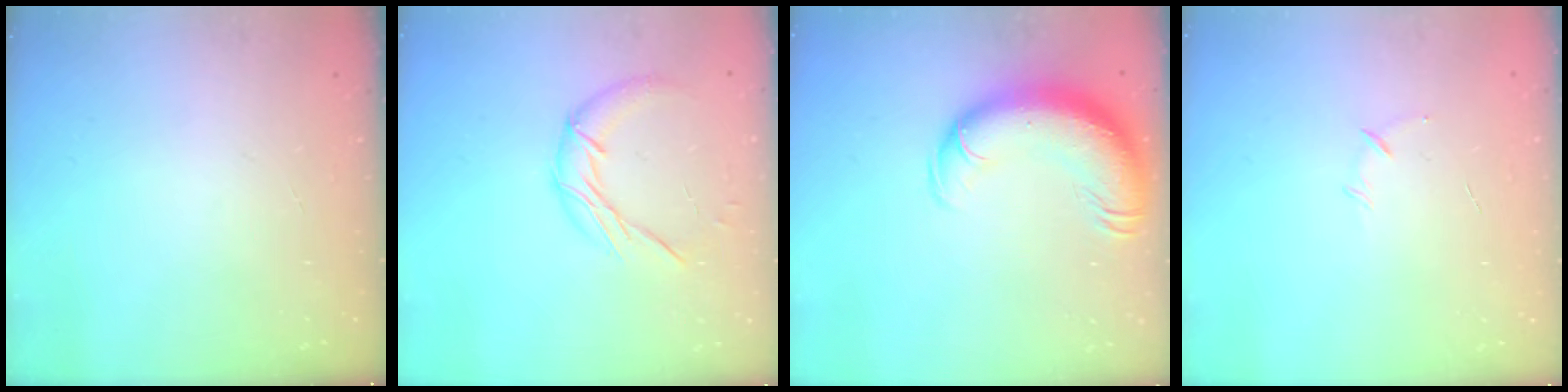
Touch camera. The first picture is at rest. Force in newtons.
{"total": 9.9, "press": 9.9, "slide": 0.3}
{"total": 18.5, "press": 17.9, "slide": 4.4}
{"total": 5.0, "press": 4.8, "slide": 1.3}